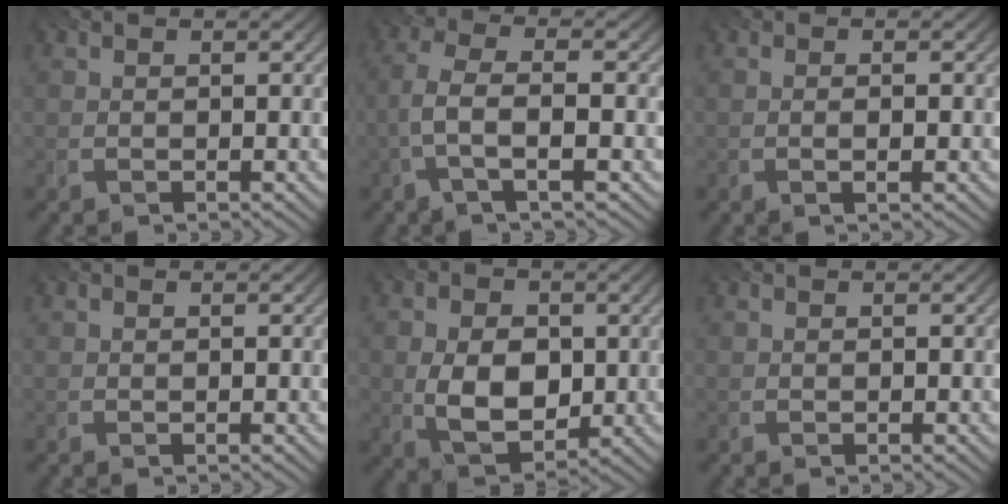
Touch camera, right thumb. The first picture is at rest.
{"total": 4.4, "force": [-2.4, 0.6, 3.6], "torque": [-0.075, 0.002, -0.061]}
{"total": 1.1, "force": [-0.7, -0.3, 0.8], "torque": [-0.007, -0.005, -0.020]}
{"total": 0.0}
{"total": 8.2, "force": [-1.3, 5.5, 5.9], "torque": [-0.113, -0.017, -0.030]}
{"total": 0.0}